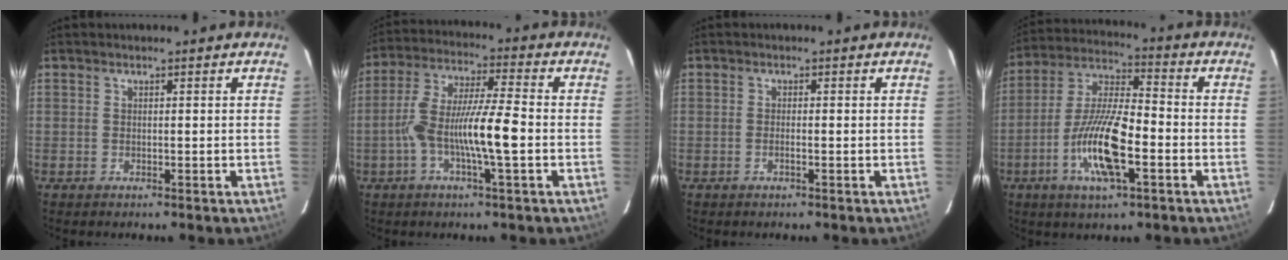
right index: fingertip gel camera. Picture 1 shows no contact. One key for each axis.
{"total": 11.4, "fx": -2.6, "fy": 0.9, "fz": 11.0, "tx": -0.217, "ty": 0.011, "tz": -0.054}
{"total": 0.8, "fx": -0.3, "fy": 0.0, "fz": 0.7, "tx": -0.015, "ty": 0.001, "tz": -0.006}
{"total": 13.6, "fx": -4.5, "fy": 2.8, "fz": 12.5, "tx": -0.249, "ty": -0.002, "tz": -0.082}